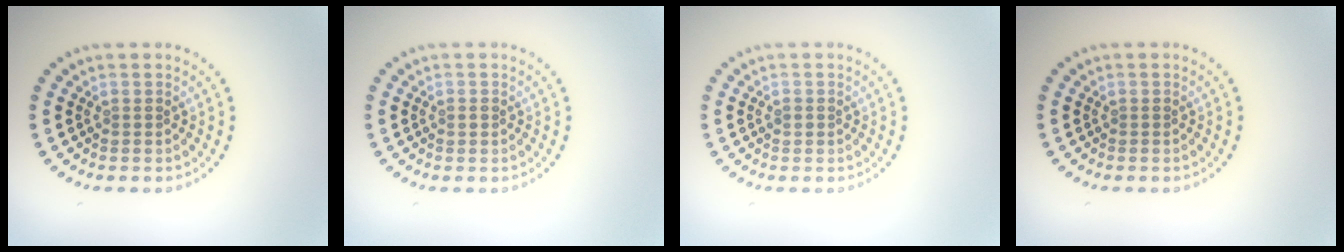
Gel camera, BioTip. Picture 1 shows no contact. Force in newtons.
{"total": 0.7, "press": 0.7, "slide": 0.1}
{"total": 0.9, "press": 0.9, "slide": 0.1}
{"total": 0.0}